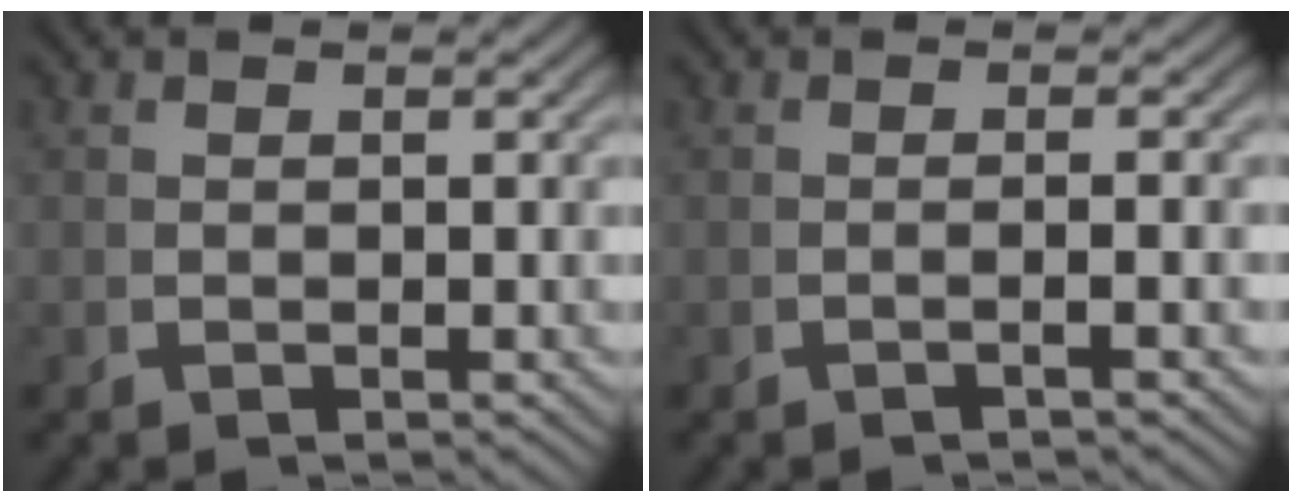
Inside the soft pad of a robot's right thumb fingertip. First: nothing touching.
{"total": 1.3, "force": [-0.6, -0.2, 1.1], "torque": [-0.022, 0.009, -0.014]}